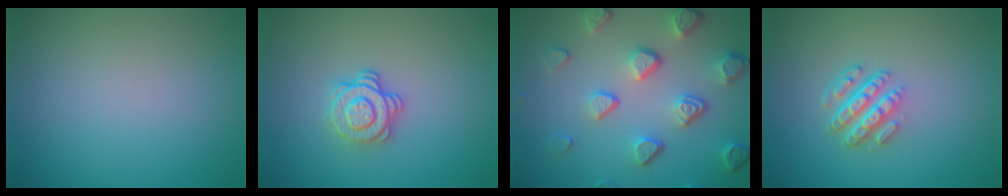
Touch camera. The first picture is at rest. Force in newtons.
{"total": 2.9, "press": 2.5, "slide": 1.3}
{"total": 5.2, "press": 4.1, "slide": 3.2}
{"total": 4.3, "press": 3.1, "slide": 3.0}